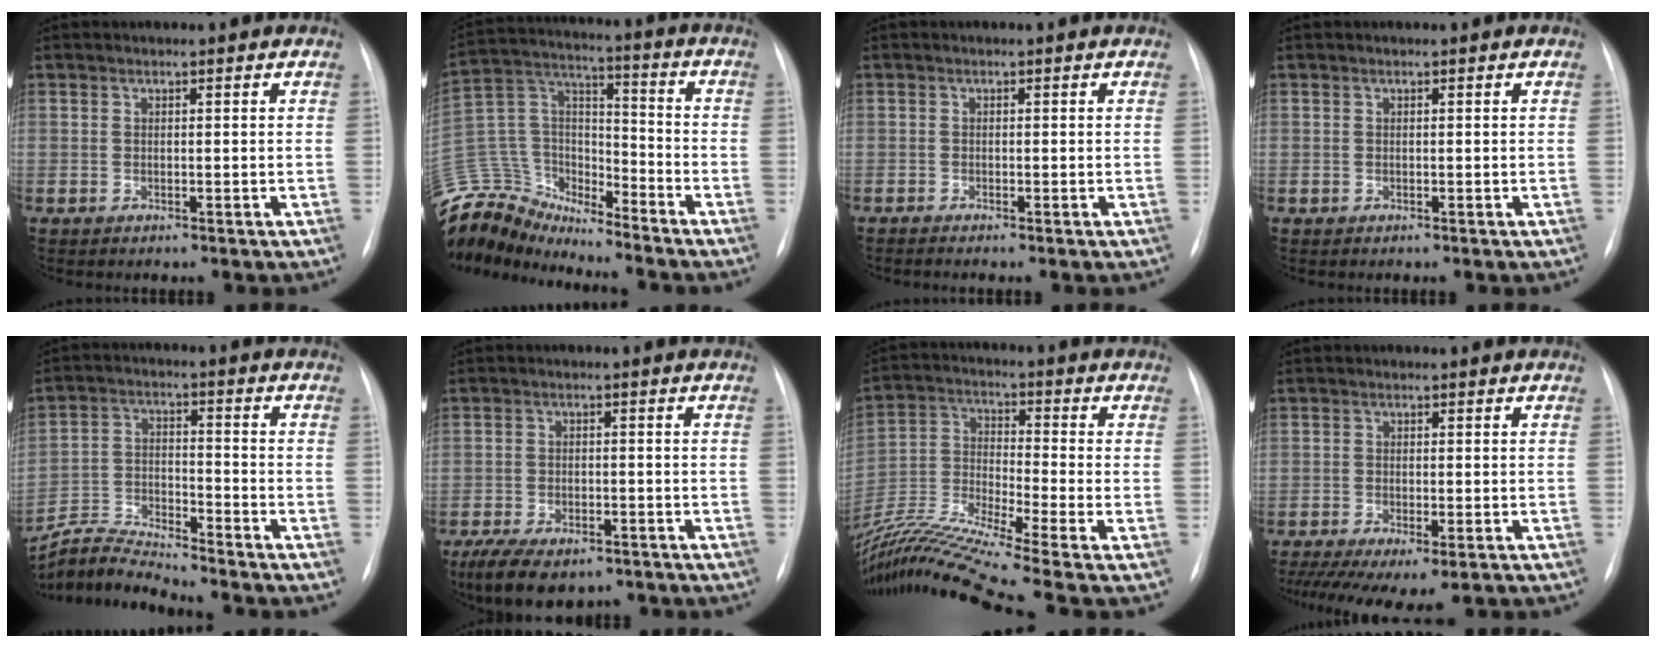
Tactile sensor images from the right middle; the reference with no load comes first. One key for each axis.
{"total": 16.9, "fx": -16.3, "fy": 3.9, "fz": 2.5, "tx": -0.053, "ty": 0.062, "tz": -0.295}
{"total": 0.5, "fx": -0.4, "fy": -0.1, "fz": 0.3, "tx": -0.003, "ty": 0.000, "tz": -0.011}
{"total": 0.0}
{"total": 8.4, "fx": -8.2, "fy": -1.3, "fz": 0.3, "tx": -0.015, "ty": 0.004, "tz": -0.155}
{"total": 10.7, "fx": -7.7, "fy": 5.0, "fz": 5.7, "tx": -0.099, "ty": -0.006, "tz": -0.113}
{"total": 18.2, "fx": -15.2, "fy": -2.4, "fz": 9.6, "tx": -0.206, "ty": -0.012, "tz": -0.281}
{"total": 10.8, "fx": -7.4, "fy": 3.8, "fz": 6.9, "tx": -0.119, "ty": -0.012, "tz": -0.105}